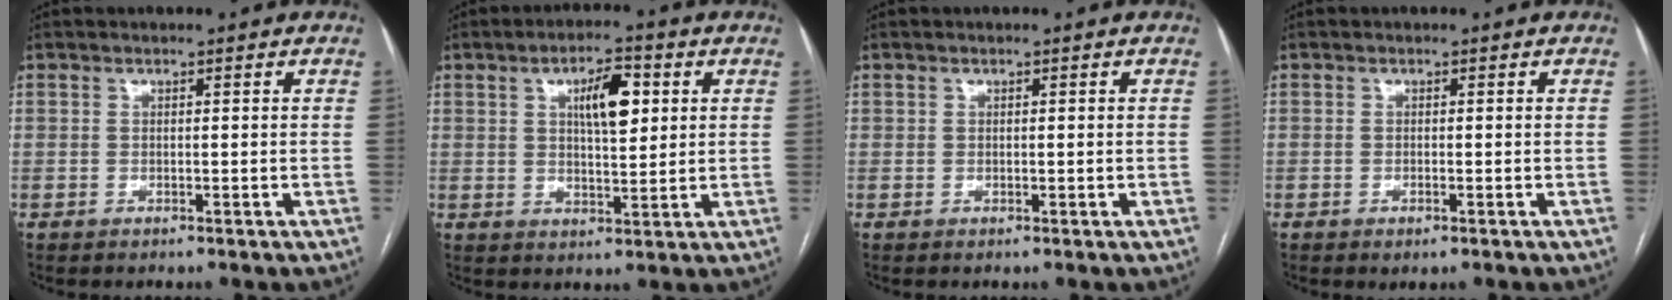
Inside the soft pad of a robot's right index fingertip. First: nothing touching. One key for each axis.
{"total": 7.3, "fx": 2.3, "fy": 2.3, "fz": 6.5, "tx": -0.108, "ty": 0.010, "tz": 0.041}
{"total": 0.0}
{"total": 1.1, "fx": -0.6, "fy": 0.3, "fz": 0.9, "tx": -0.014, "ty": -0.003, "tz": -0.006}